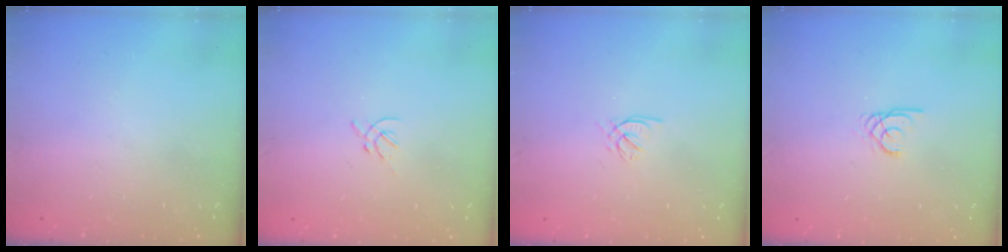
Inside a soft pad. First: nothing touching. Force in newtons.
{"total": 1.2, "press": 1.1, "slide": 0.5}
{"total": 2.0, "press": 1.9, "slide": 0.5}
{"total": 1.9, "press": 1.9, "slide": 0.1}